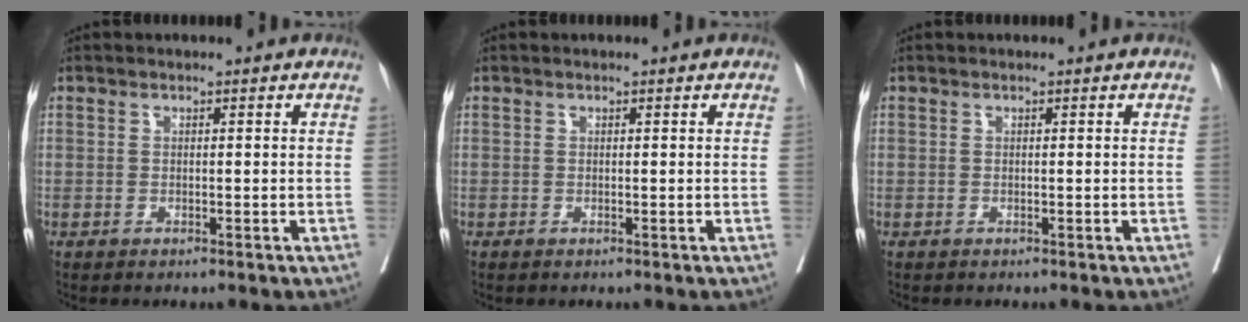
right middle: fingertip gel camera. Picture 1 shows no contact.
{"total": 0.0}
{"total": 0.0}